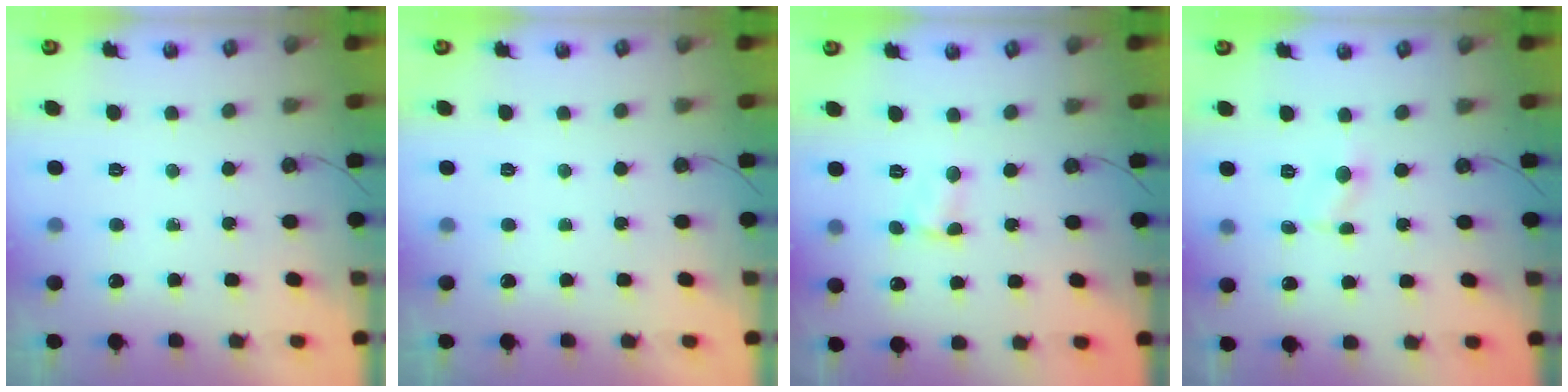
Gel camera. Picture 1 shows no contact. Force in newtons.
{"total": 0.0}
{"total": 3.3, "press": 3.3, "slide": 0.4}
{"total": 2.1, "press": 2.1, "slide": 0.2}